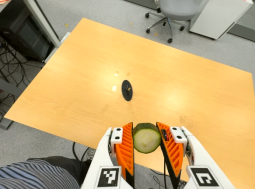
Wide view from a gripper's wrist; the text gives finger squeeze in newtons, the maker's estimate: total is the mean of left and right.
{"total": 11.4, "left": 10.5, "right": 12.3}